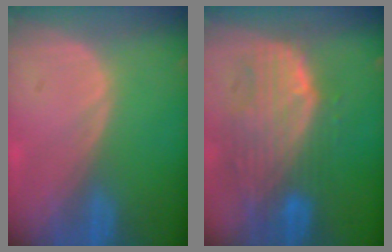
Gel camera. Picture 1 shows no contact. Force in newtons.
{"total": 10.6, "press": 9.1, "slide": 5.4}